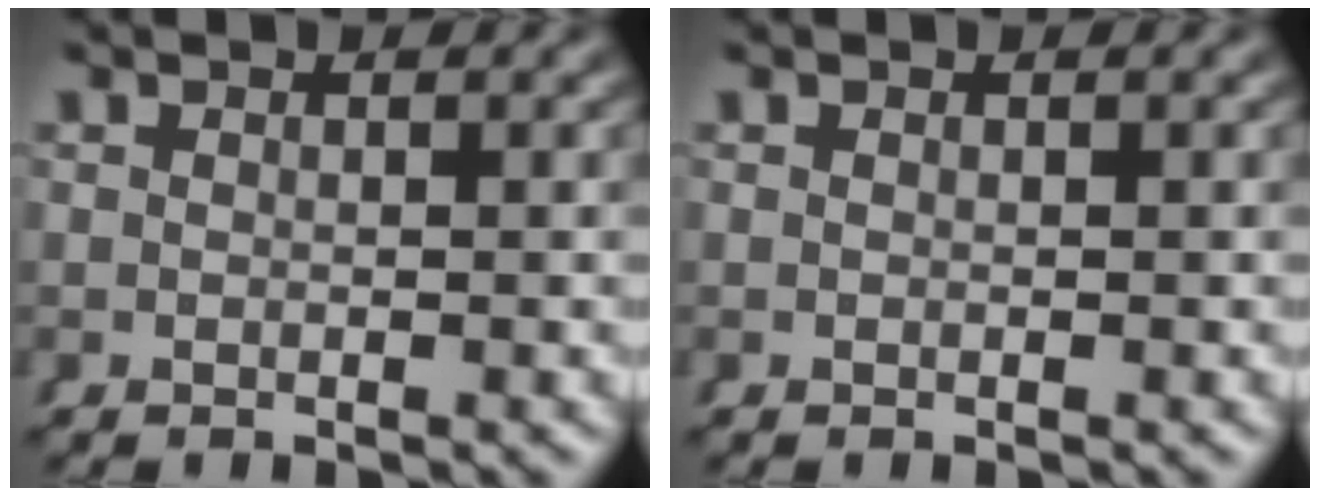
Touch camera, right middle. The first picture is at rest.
{"total": 0.0}